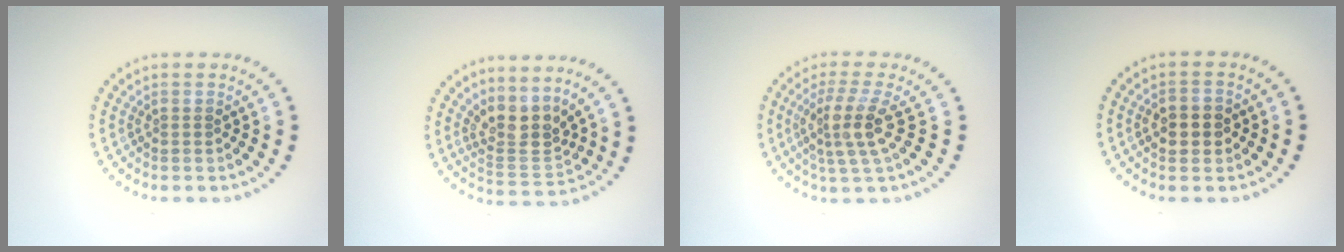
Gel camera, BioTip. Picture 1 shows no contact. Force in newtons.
{"total": 3.3, "press": 2.5, "slide": 2.1}
{"total": 3.6, "press": 2.8, "slide": 2.4}
{"total": 2.7, "press": 2.7, "slide": 0.5}